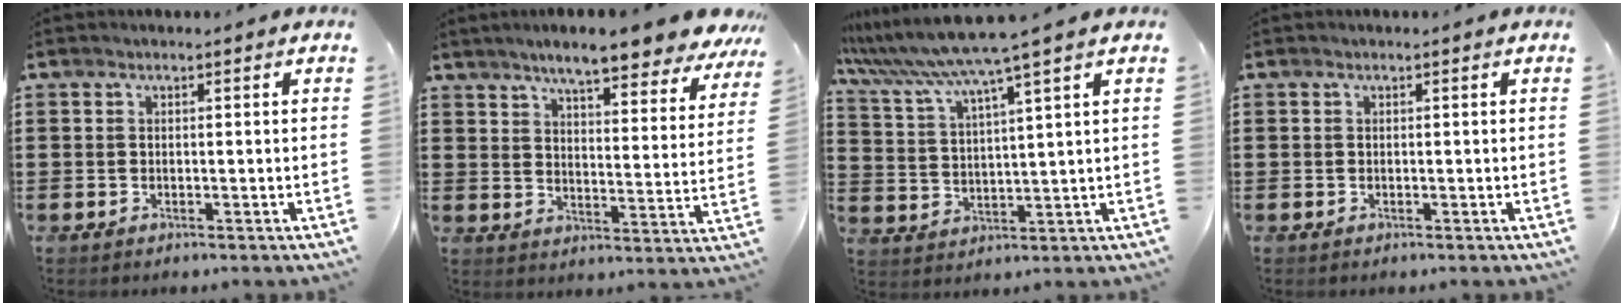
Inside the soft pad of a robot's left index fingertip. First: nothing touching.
{"total": 7.9, "force": [7.1, 0.3, 3.5], "torque": [-0.080, -0.043, 0.120]}
{"total": 7.4, "force": [6.1, -1.0, 4.1], "torque": [-0.102, -0.034, 0.102]}
{"total": 0.0}